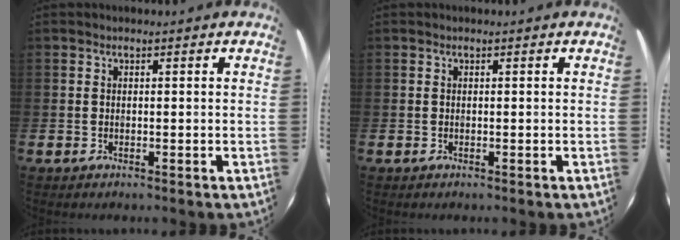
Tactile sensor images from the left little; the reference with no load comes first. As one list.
[{"total": 0.0}]